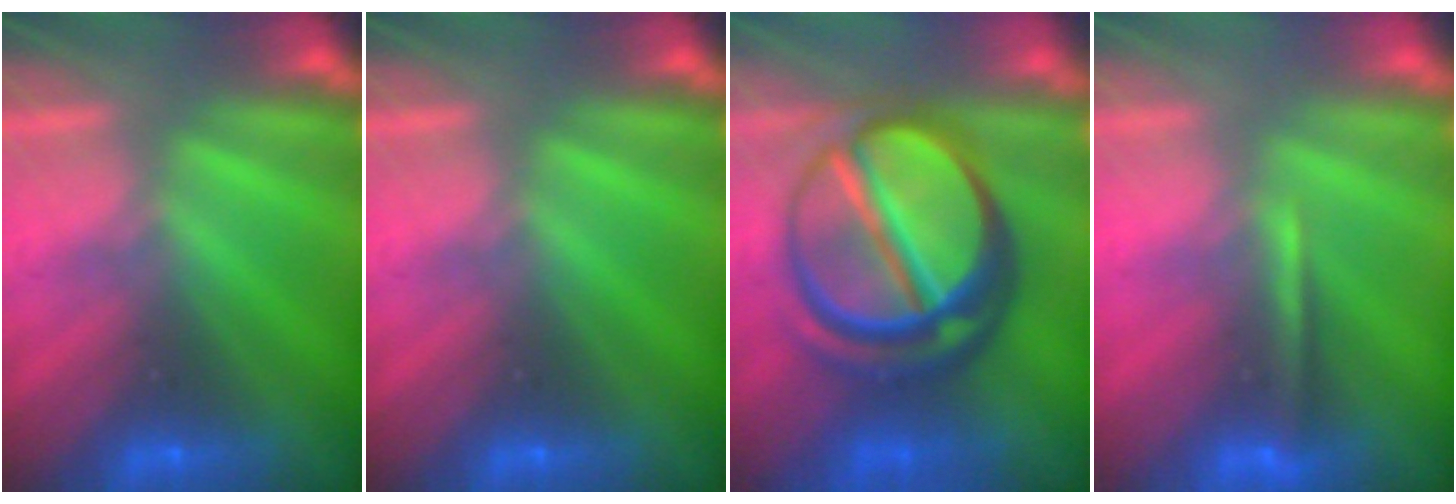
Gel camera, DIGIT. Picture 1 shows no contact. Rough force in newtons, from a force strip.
{"total": 0.0}
{"total": 7.5}
{"total": 1.3}